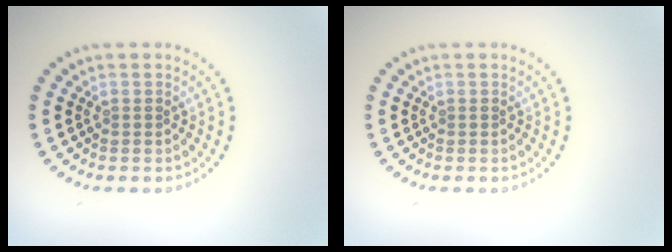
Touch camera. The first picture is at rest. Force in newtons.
{"total": 0.0}